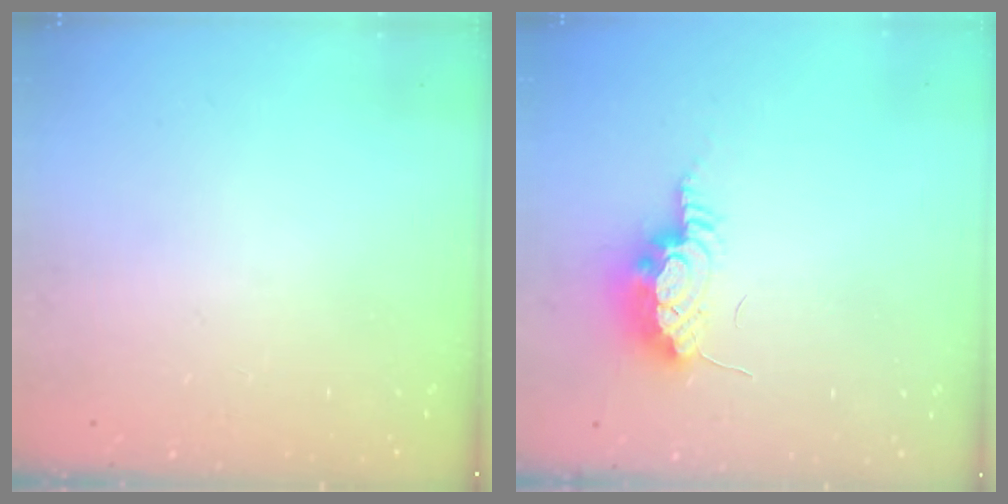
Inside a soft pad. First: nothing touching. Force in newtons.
{"total": 8.5, "press": 8.4, "slide": 1.6}